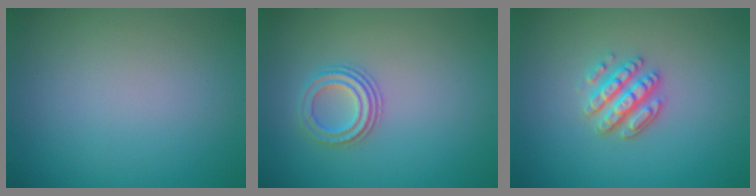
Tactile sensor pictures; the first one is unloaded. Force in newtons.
{"total": 2.6, "press": 2.3, "slide": 1.2}
{"total": 3.4, "press": 3.0, "slide": 1.5}